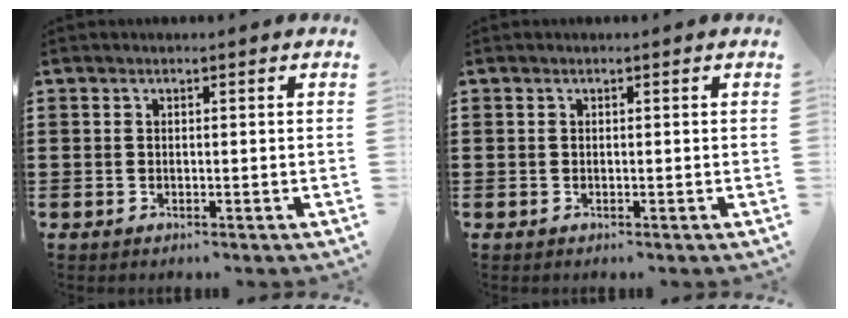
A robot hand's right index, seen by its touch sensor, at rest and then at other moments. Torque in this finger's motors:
{"motor_torque": [0.37, 0.96, 0.00, 0.00]}